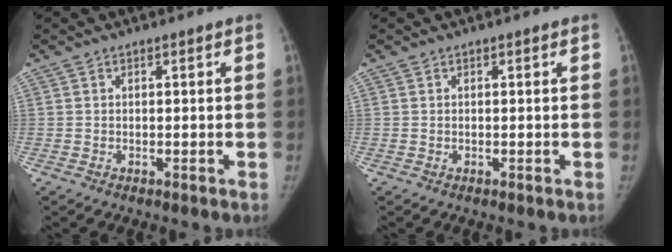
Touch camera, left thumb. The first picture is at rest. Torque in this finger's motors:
{"motor_torque": [0.00, 0.00, 0.00, 0.00, 0.00]}